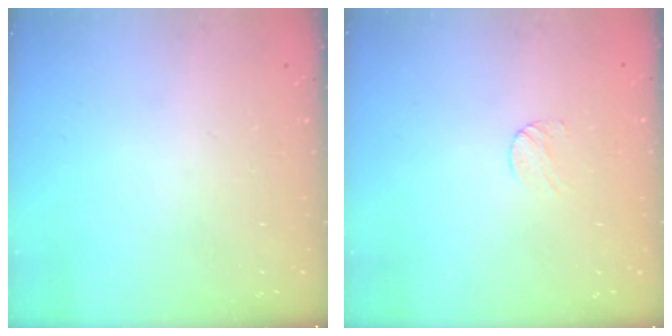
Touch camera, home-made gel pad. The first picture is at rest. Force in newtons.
{"total": 4.2, "press": 4.2, "slide": 0.3}